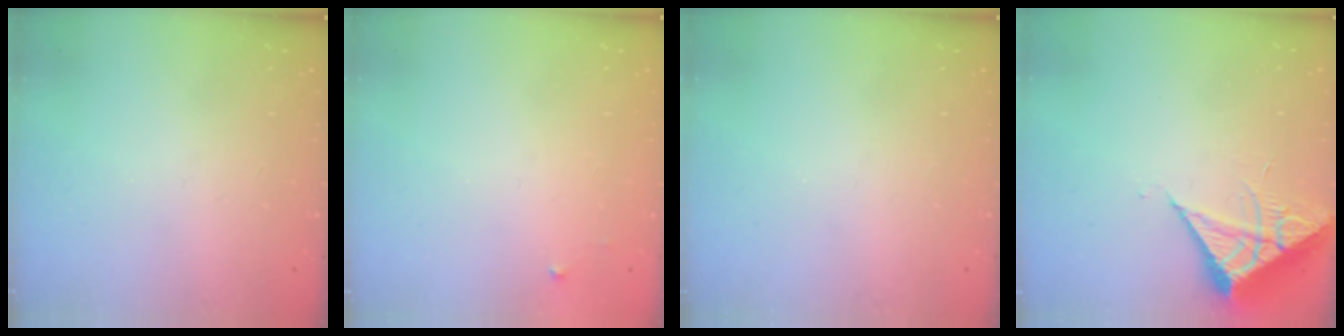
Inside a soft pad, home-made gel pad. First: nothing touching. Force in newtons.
{"total": 2.5, "press": 2.5, "slide": 0.4}
{"total": 0.0}
{"total": 6.2, "press": 6.2, "slide": 0.4}